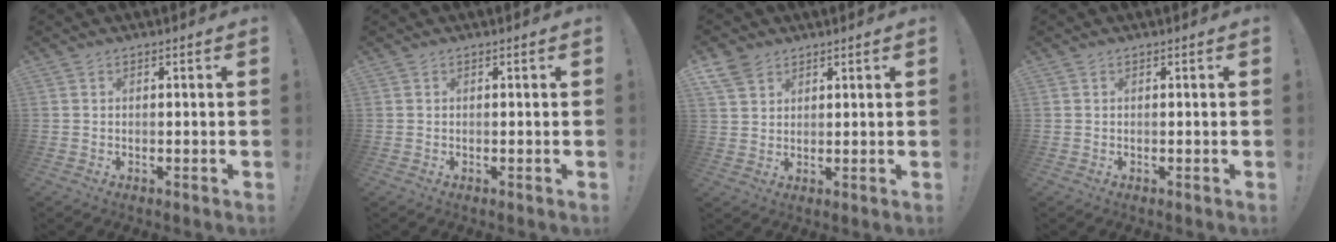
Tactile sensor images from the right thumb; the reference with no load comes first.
{"total": 0.0}
{"total": 5.9, "force": [4.0, 3.7, 2.1], "torque": [-0.043, -0.013, 0.080]}
{"total": 0.0}